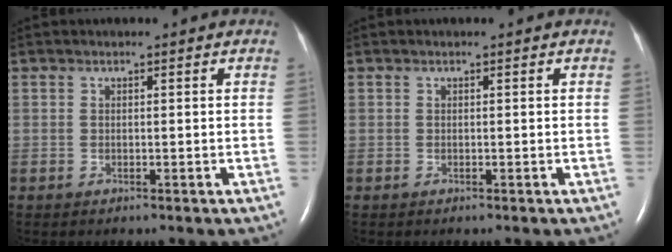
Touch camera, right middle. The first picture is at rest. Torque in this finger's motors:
{"motor_torque": [0.00, 0.00, -0.05, -0.03]}